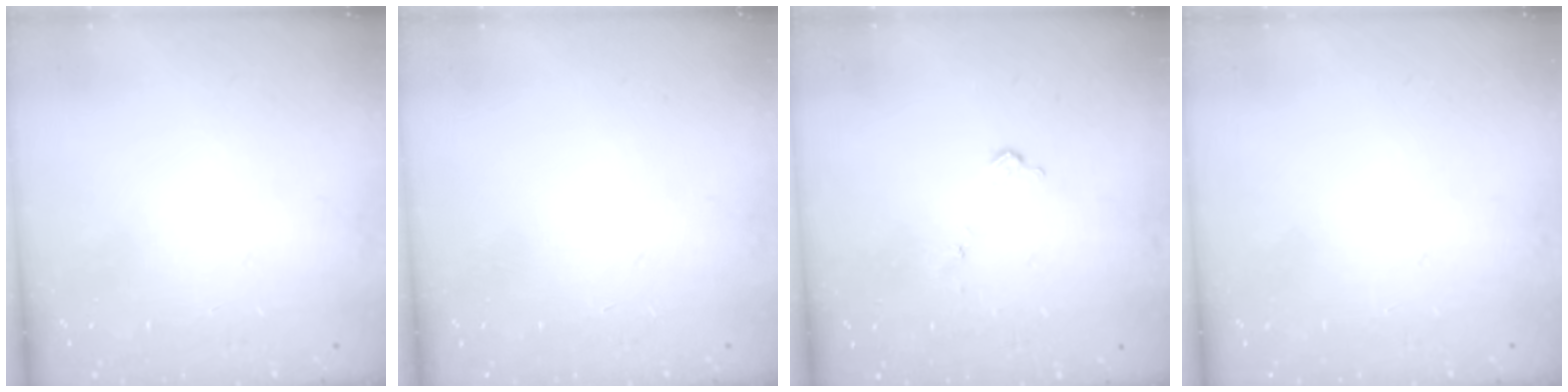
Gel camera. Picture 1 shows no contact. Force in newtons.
{"total": 0.0}
{"total": 4.8, "press": 4.8, "slide": 0.5}
{"total": 0.0}